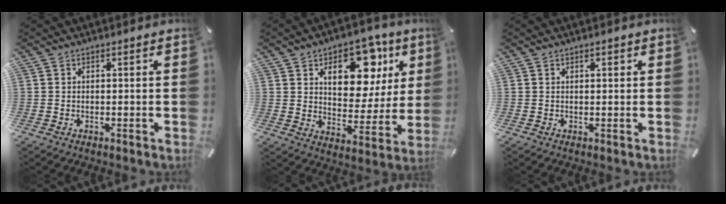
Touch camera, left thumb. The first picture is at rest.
{"total": 16.2, "force": [7.8, 10.1, 10.0], "torque": [-0.130, -0.033, 0.130]}
{"total": 1.0, "force": [0.4, 0.5, 0.8], "torque": [-0.016, 0.004, 0.007]}